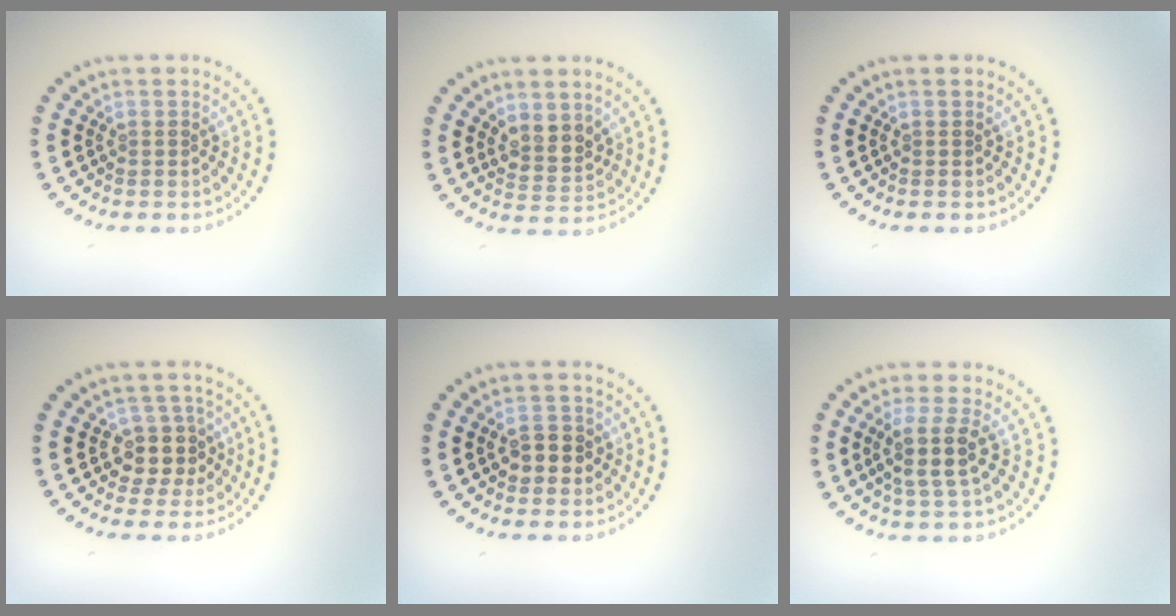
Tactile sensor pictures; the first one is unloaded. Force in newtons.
{"total": 2.4, "press": 2.1, "slide": 1.1}
{"total": 0.0}
{"total": 3.0, "press": 2.5, "slide": 1.5}
{"total": 2.5, "press": 2.5, "slide": 0.4}
{"total": 3.0, "press": 2.6, "slide": 1.6}